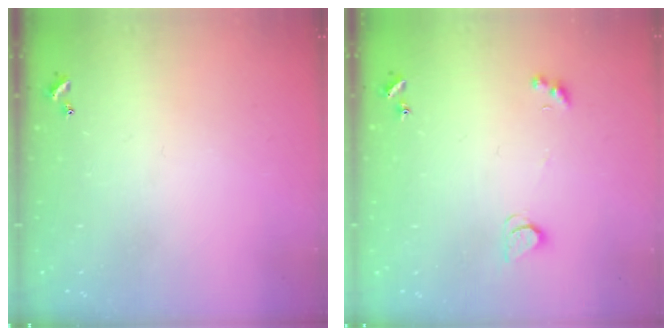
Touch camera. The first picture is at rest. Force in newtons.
{"total": 2.5, "press": 2.5, "slide": 0.5}